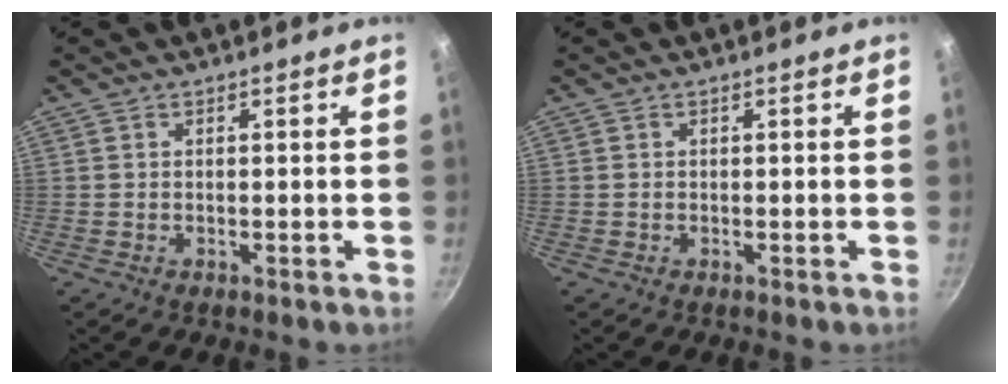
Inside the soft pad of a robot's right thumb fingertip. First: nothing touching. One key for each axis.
{"total": 0.0}